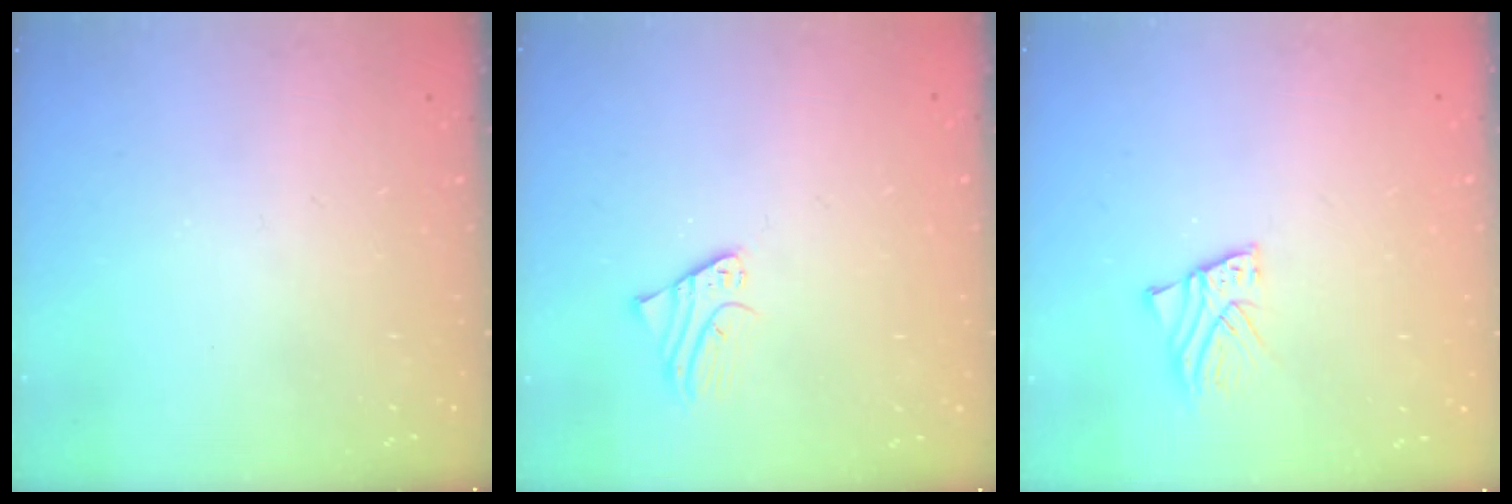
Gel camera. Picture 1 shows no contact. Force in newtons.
{"total": 2.0, "press": 2.0, "slide": 0.2}
{"total": 2.6, "press": 2.6, "slide": 0.2}